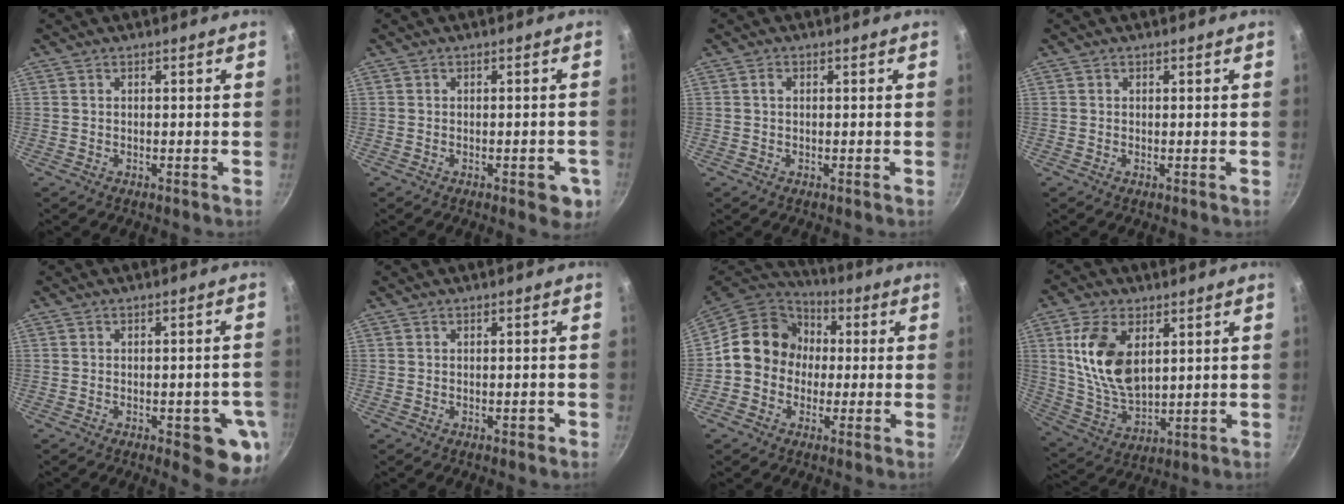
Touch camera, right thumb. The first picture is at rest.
{"total": 4.8, "force": [-1.8, 2.2, 3.9], "torque": [-0.028, 0.007, -0.022]}
{"total": 1.1, "force": [0.2, 0.7, 0.8], "torque": [-0.013, 0.004, 0.005]}
{"total": 0.0}
{"total": 9.2, "force": [-3.2, 3.4, 8.0], "torque": [-0.062, 0.007, -0.039]}
{"total": 1.1, "force": [-0.5, 0.6, 0.7], "torque": [-0.004, 0.008, -0.006]}
{"total": 12.8, "force": [0.3, 11.5, 5.6], "torque": [-0.052, 0.034, -0.014]}
{"total": 14.3, "force": [4.1, 8.2, 11.0], "torque": [-0.196, -0.023, 0.091]}